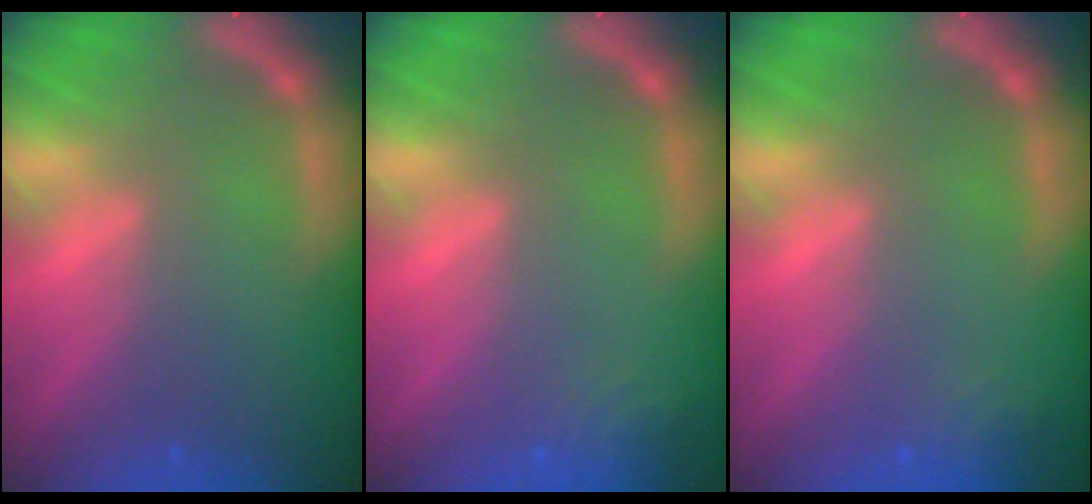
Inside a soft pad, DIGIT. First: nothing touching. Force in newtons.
{"total": 2.4}
{"total": 1.9}